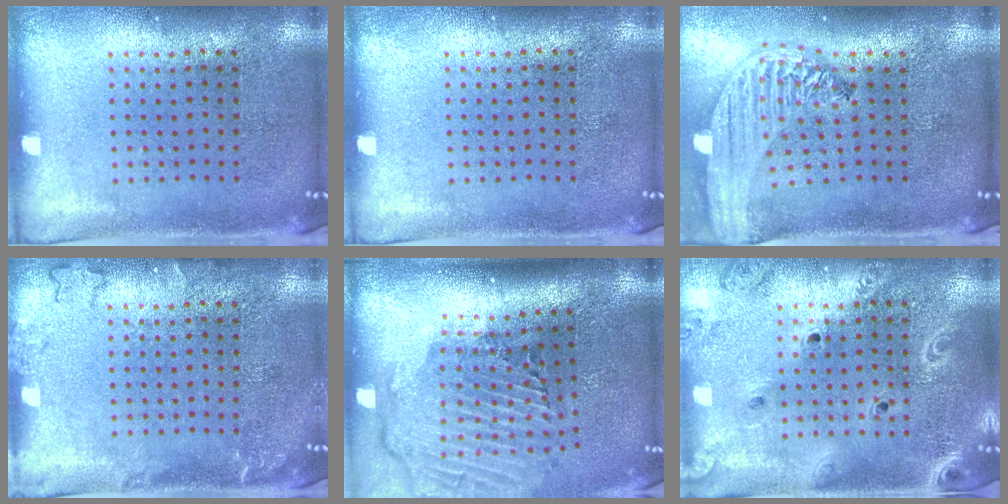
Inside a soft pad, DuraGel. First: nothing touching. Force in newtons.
{"total": 0.0}
{"total": 2.5, "press": 2.1, "slide": 1.4}
{"total": 1.6, "press": 1.6, "slide": 0.3}
{"total": 3.0, "press": 2.1, "slide": 2.1}
{"total": 2.2, "press": 2.0, "slide": 0.9}